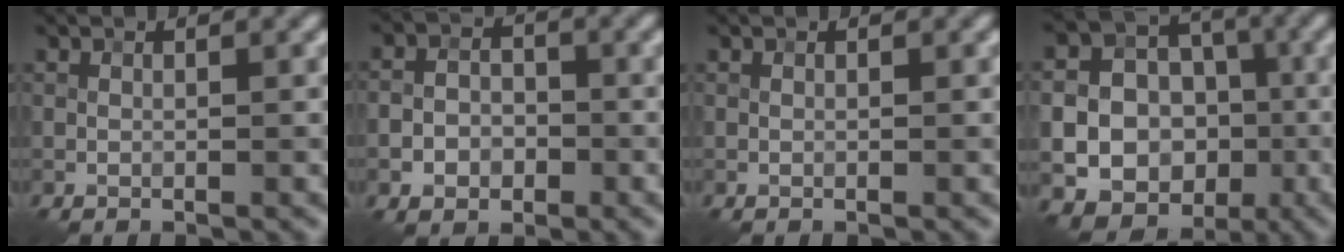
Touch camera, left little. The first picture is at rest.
{"total": 3.4, "force": [-1.4, 2.6, 1.7], "torque": [-0.025, 0.000, -0.030]}
{"total": 0.0}
{"total": 19.3, "force": [-6.1, 17.6, 4.9], "torque": [-0.104, -0.034, -0.111]}